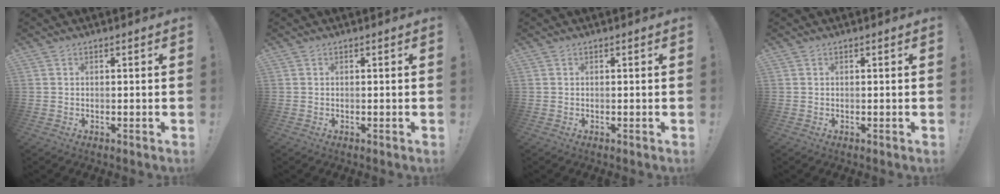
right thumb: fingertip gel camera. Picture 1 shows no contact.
{"total": 0.0}
{"total": 0.0}
{"total": 0.0}